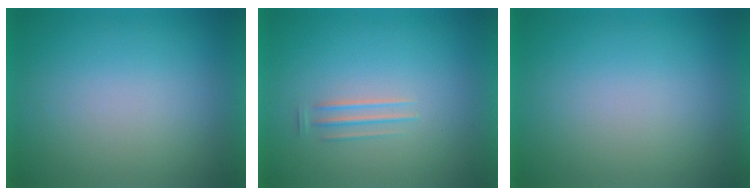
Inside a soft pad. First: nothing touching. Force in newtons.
{"total": 1.5}
{"total": 1.0}